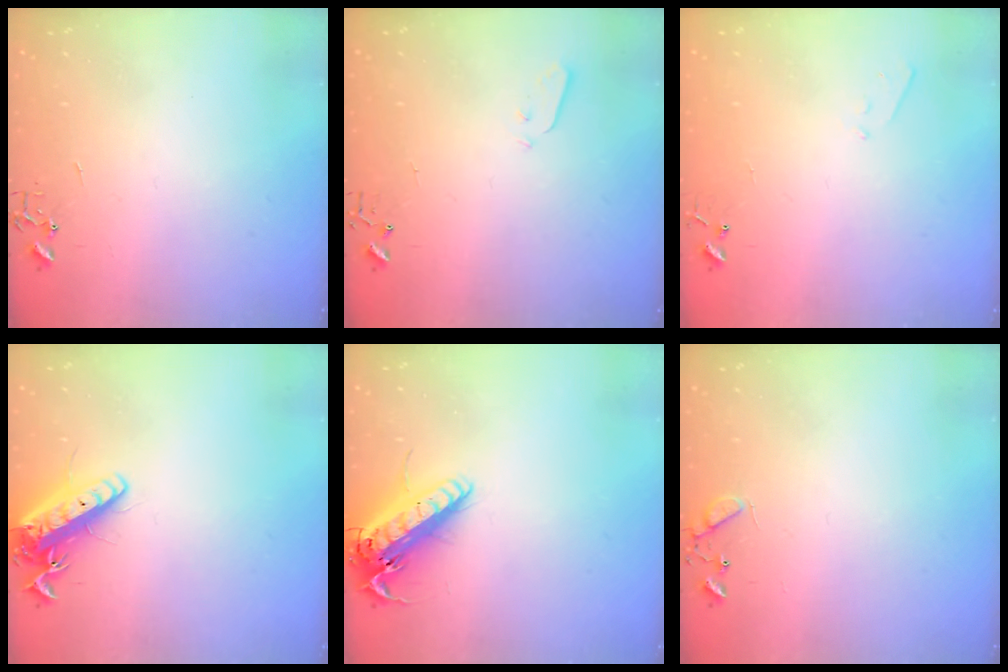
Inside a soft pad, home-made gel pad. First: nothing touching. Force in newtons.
{"total": 2.5, "press": 2.5, "slide": 0.4}
{"total": 4.2, "press": 4.2, "slide": 0.6}
{"total": 14.5, "press": 14.2, "slide": 2.8}
{"total": 17.8, "press": 17.5, "slide": 3.3}
{"total": 6.1, "press": 6.1, "slide": 0.5}